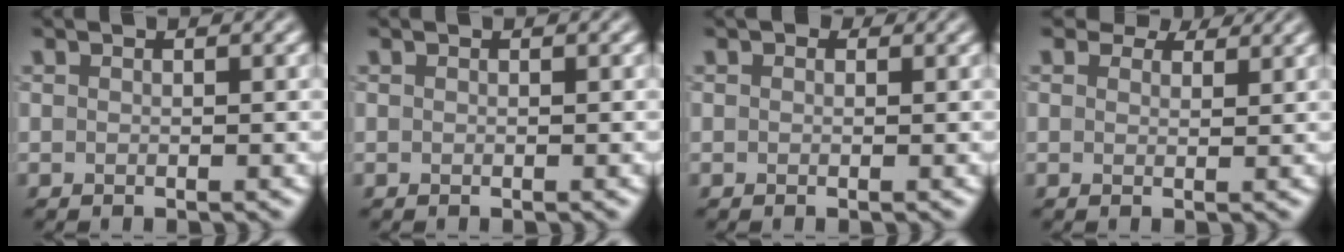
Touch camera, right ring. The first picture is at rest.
{"total": 0.0}
{"total": 0.6, "force": [0.3, 0.5, 0.3], "torque": [-0.001, -0.006, -0.002]}
{"total": 3.1, "force": [2.6, 1.4, 1.1], "torque": [-0.023, -0.001, 0.028]}